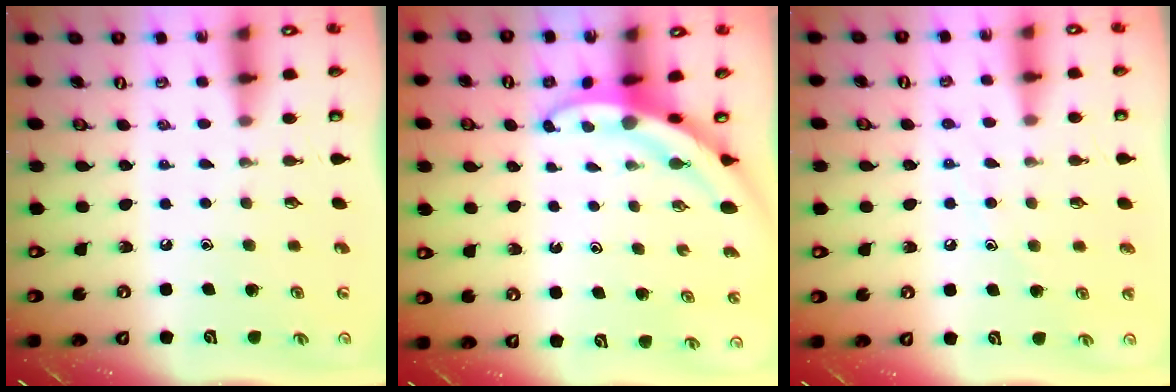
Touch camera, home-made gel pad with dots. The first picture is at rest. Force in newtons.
{"total": 3.1, "press": 3.1, "slide": 0.3}
{"total": 7.0, "press": 7.0, "slide": 0.5}